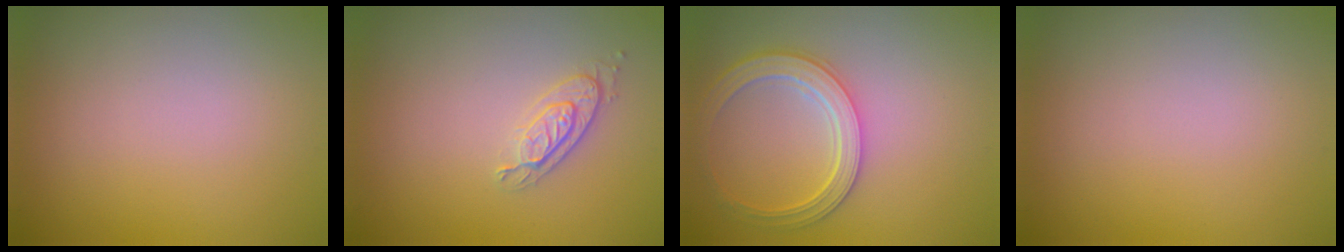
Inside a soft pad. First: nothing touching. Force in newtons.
{"total": 2.1, "press": 1.9, "slide": 0.8}
{"total": 4.5, "press": 4.0, "slide": 2.0}
{"total": 0.0}